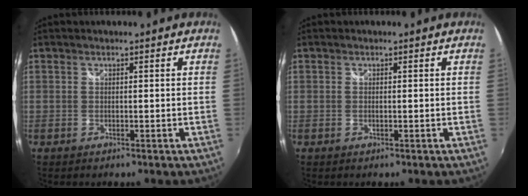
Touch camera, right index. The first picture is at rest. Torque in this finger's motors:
{"motor_torque": [-0.21, 0.11, -0.03, 0.00]}